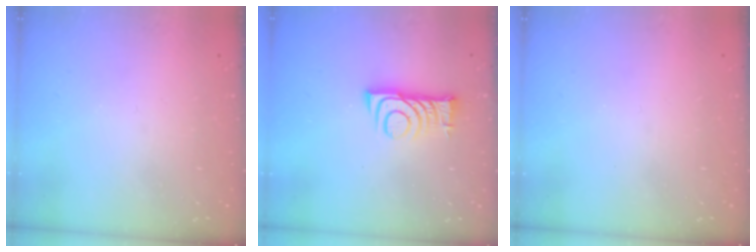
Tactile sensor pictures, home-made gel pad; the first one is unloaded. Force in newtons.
{"total": 7.9, "press": 7.8, "slide": 0.8}
{"total": 0.0}